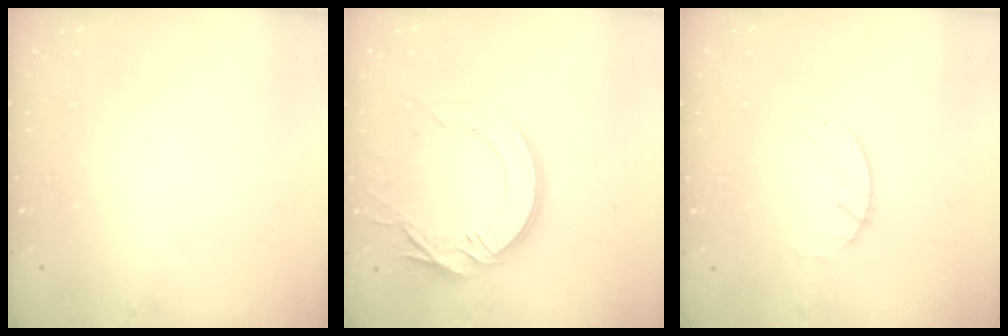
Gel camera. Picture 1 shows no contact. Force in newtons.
{"total": 15.8, "press": 15.7, "slide": 1.7}
{"total": 1.6, "press": 1.6, "slide": 0.3}